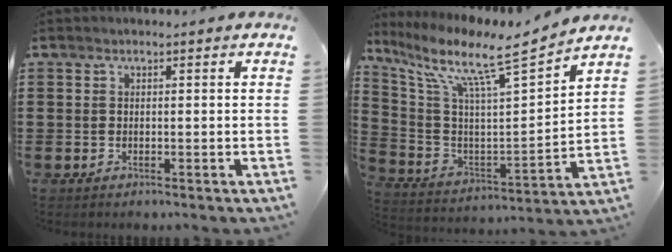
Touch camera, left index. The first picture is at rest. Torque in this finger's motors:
{"motor_torque": [2.14, 0.00, 0.30, 0.21]}